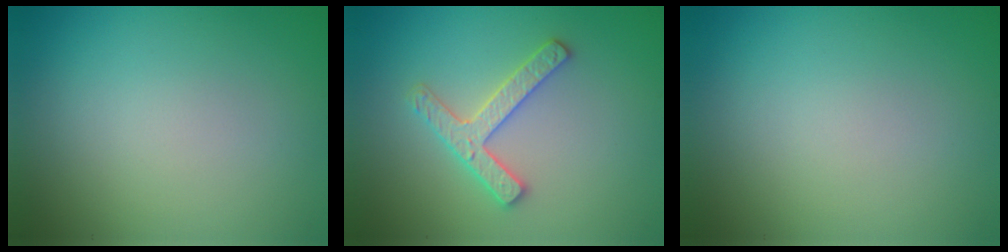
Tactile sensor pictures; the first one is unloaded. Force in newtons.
{"total": 2.9, "press": 2.8, "slide": 0.6}
{"total": 0.0}